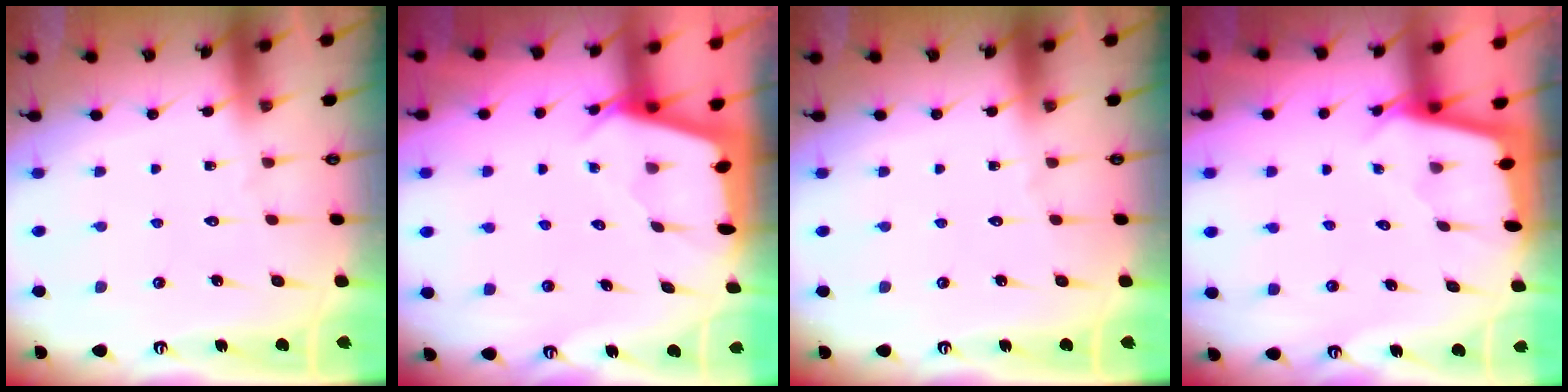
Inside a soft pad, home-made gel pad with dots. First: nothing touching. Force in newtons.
{"total": 2.6, "press": 2.5, "slide": 0.3}
{"total": 0.0}
{"total": 2.0, "press": 2.0, "slide": 0.2}